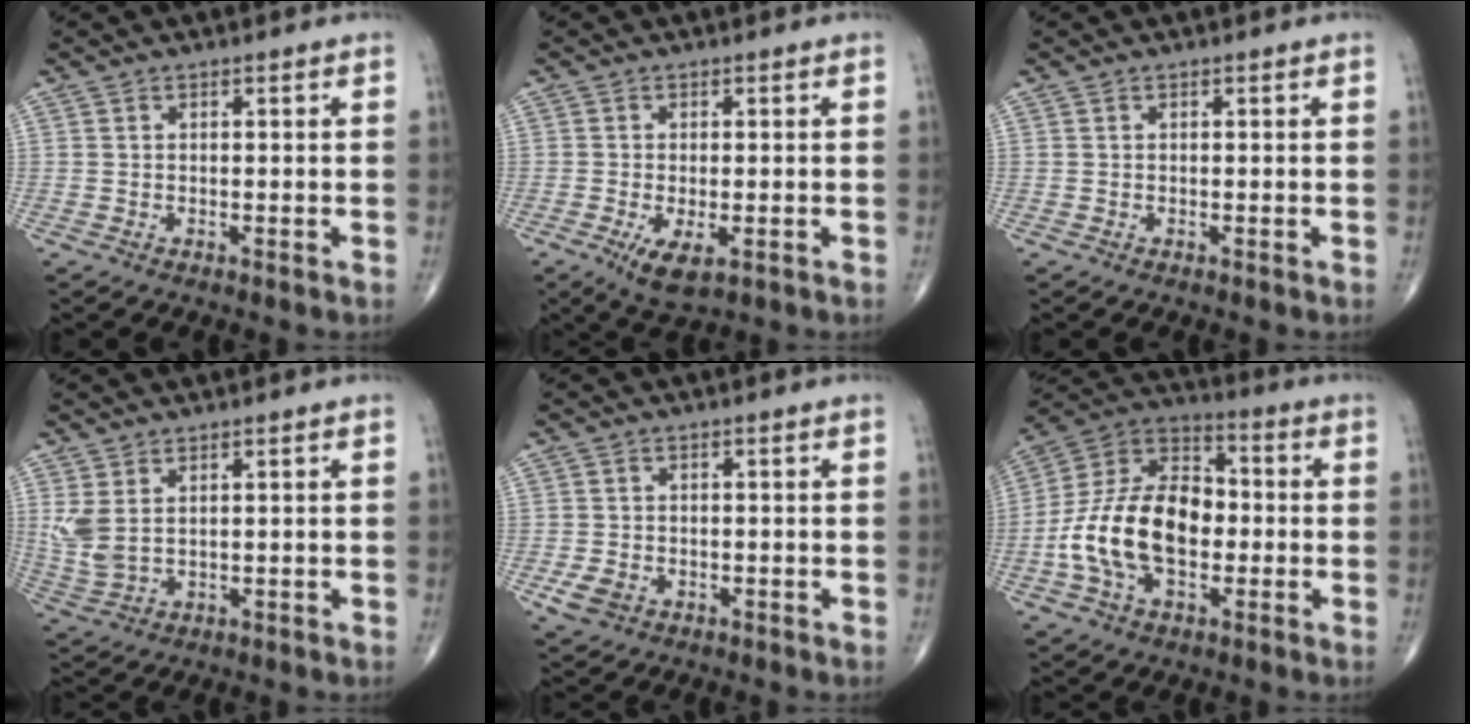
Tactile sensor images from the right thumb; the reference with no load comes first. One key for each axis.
{"total": 5.4, "fx": -2.1, "fy": 2.3, "fz": 4.5, "tx": -0.079, "ty": -0.012, "tz": -0.030}
{"total": 0.0}
{"total": 5.3, "fx": 1.8, "fy": 2.9, "fz": 4.1, "tx": -0.100, "ty": -0.006, "tz": 0.048}
{"total": 3.8, "fx": -1.3, "fy": 2.9, "fz": 2.1, "tx": -0.034, "ty": 0.001, "tz": -0.017}
{"total": 19.6, "fx": -2.9, "fy": 12.1, "fz": 15.2, "tx": -0.268, "ty": 0.034, "tz": -0.055}